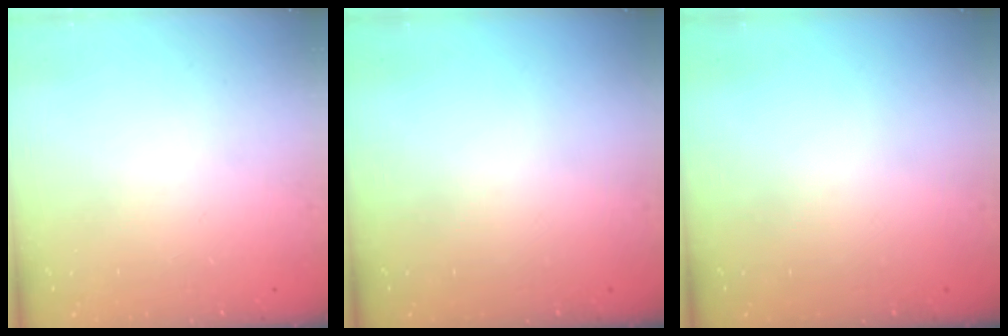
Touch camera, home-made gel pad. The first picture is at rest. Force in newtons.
{"total": 0.0}
{"total": 0.0}